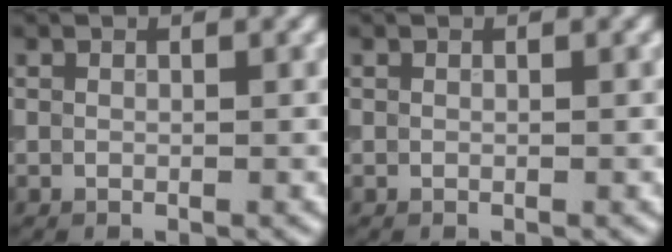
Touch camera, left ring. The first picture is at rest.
{"total": 0.0}